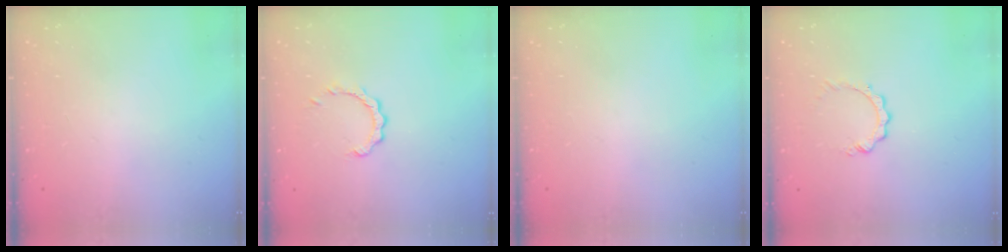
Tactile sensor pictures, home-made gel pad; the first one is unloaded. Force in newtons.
{"total": 2.5, "press": 2.5, "slide": 0.3}
{"total": 0.0}
{"total": 2.9, "press": 2.9, "slide": 0.3}